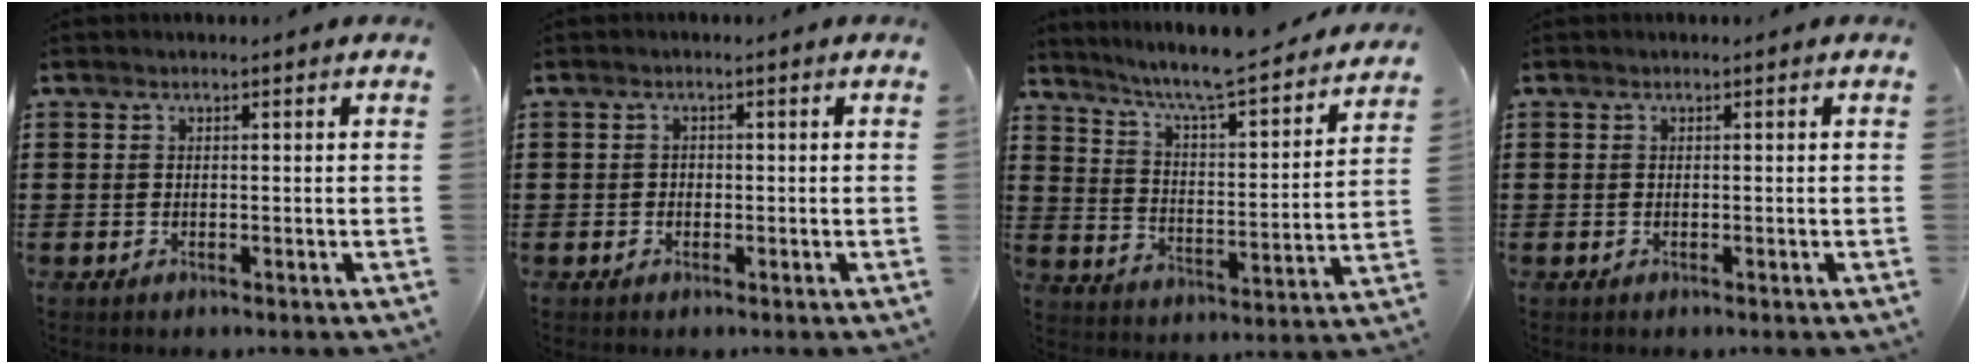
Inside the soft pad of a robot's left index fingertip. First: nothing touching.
{"total": 0.8, "force": [-0.2, 0.7, 0.4], "torque": [-0.009, 0.004, -0.004]}
{"total": 6.3, "force": [5.6, -0.2, 2.8], "torque": [-0.080, -0.050, 0.085]}
{"total": 0.0}